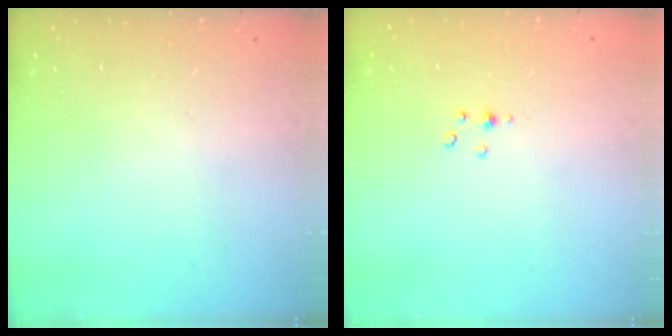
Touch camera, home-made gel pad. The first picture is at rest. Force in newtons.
{"total": 2.8, "press": 2.8, "slide": 0.3}